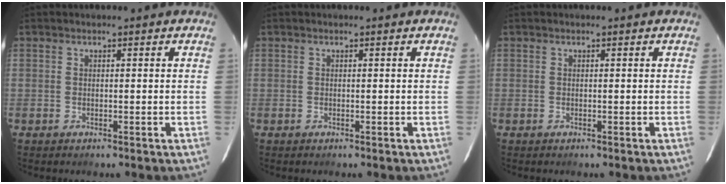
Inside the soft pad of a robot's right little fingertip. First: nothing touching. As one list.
[{"total": 0.0}, {"total": 0.0}]